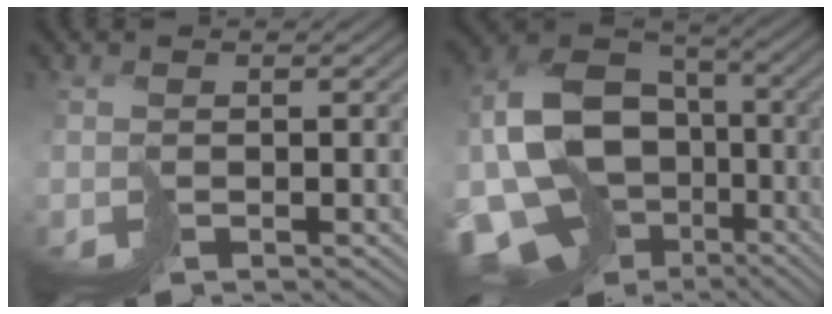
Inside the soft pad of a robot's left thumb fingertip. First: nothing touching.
{"total": 16.6, "force": [-3.4, 12.8, 9.9], "torque": [-0.212, -0.031, -0.048]}